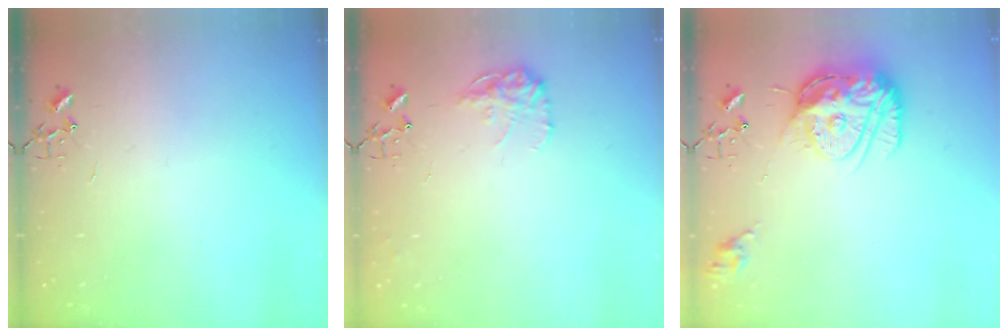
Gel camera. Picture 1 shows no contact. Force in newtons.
{"total": 10.9, "press": 10.9, "slide": 0.4}
{"total": 15.2, "press": 15.1, "slide": 1.5}